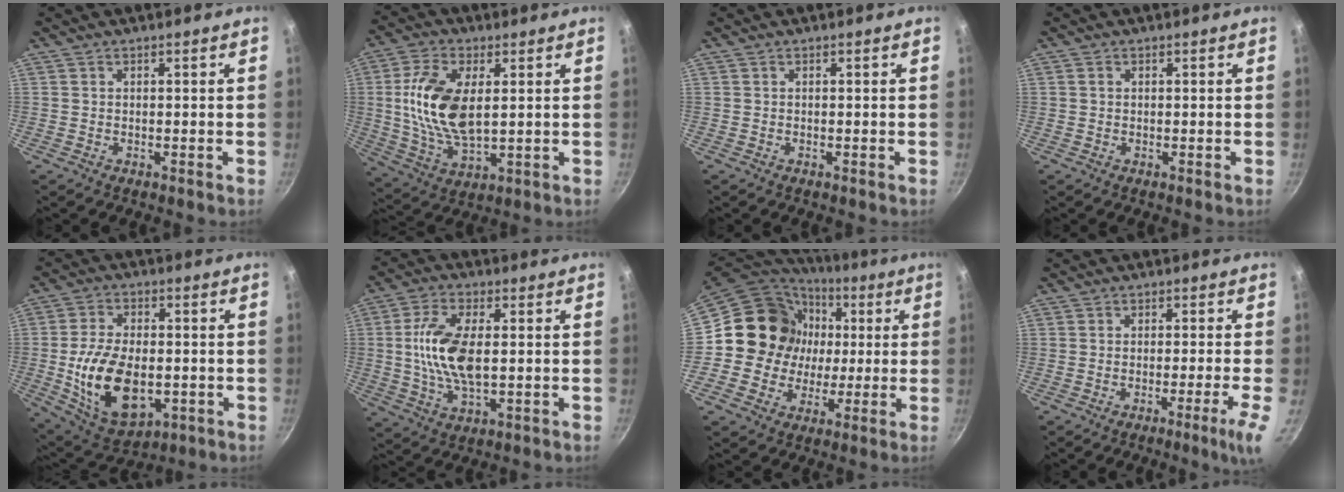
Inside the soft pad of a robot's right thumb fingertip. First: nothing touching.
{"total": 14.5, "force": [2.2, 7.4, 12.3], "torque": [-0.235, -0.005, 0.046]}
{"total": 0.0}
{"total": 0.5, "force": [0.1, 0.5, 0.2], "torque": [-0.003, 0.003, 0.001]}
{"total": 17.0, "force": [-2.6, 10.1, 13.5], "torque": [-0.230, 0.002, -0.030]}
{"total": 11.8, "force": [0.7, 5.6, 10.4], "torque": [-0.202, 0.004, 0.011]}
{"total": 16.2, "force": [1.4, 15.1, 5.7], "torque": [-0.080, 0.019, 0.015]}
{"total": 5.3, "force": [-2.2, -0.5, 4.8], "torque": [-0.074, 0.008, -0.033]}